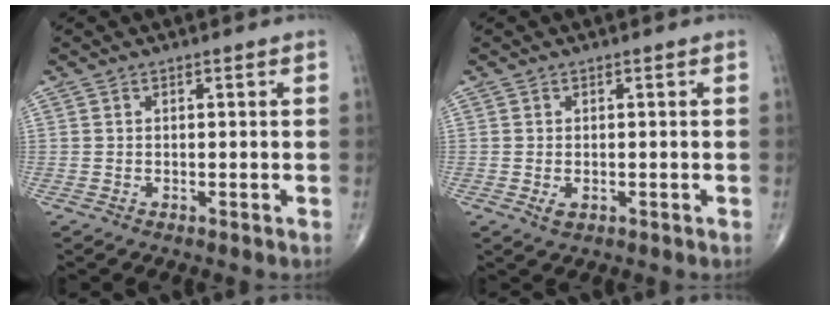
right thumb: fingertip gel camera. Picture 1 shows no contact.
{"total": 1.8, "force": [-0.5, 1.1, 1.3], "torque": [-0.018, -0.002, -0.006]}